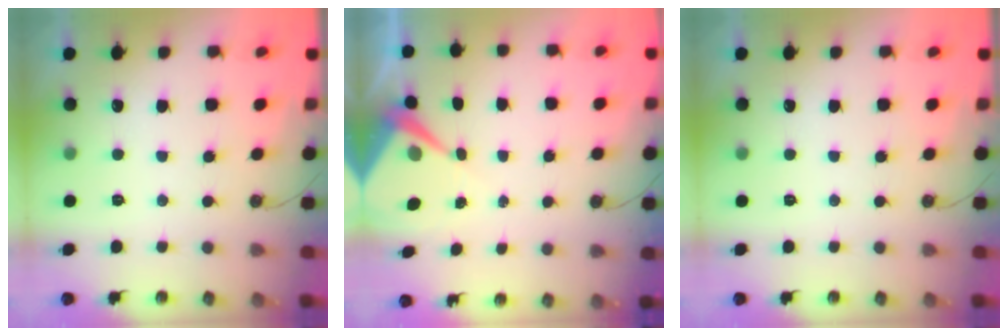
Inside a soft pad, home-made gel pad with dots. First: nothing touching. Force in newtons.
{"total": 5.6, "press": 5.6, "slide": 0.5}
{"total": 0.0}